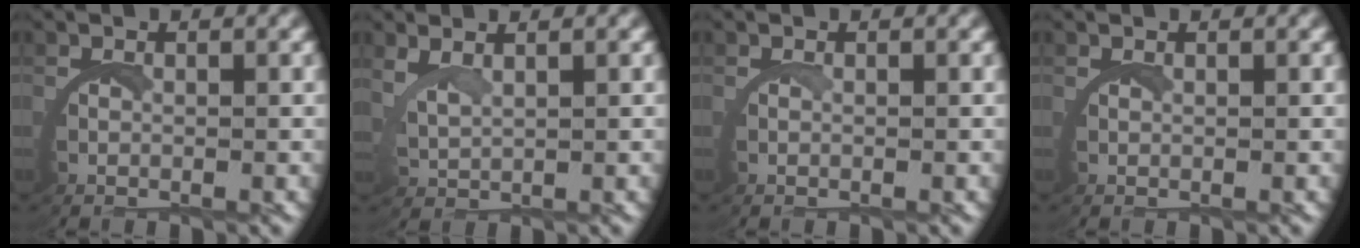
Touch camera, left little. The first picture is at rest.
{"total": 2.0, "force": [1.9, 0.0, 0.6], "torque": [-0.031, -0.003, 0.045]}
{"total": 0.0}
{"total": 0.6, "force": [0.5, -0.3, 0.0], "torque": [-0.001, 0.000, 0.011]}